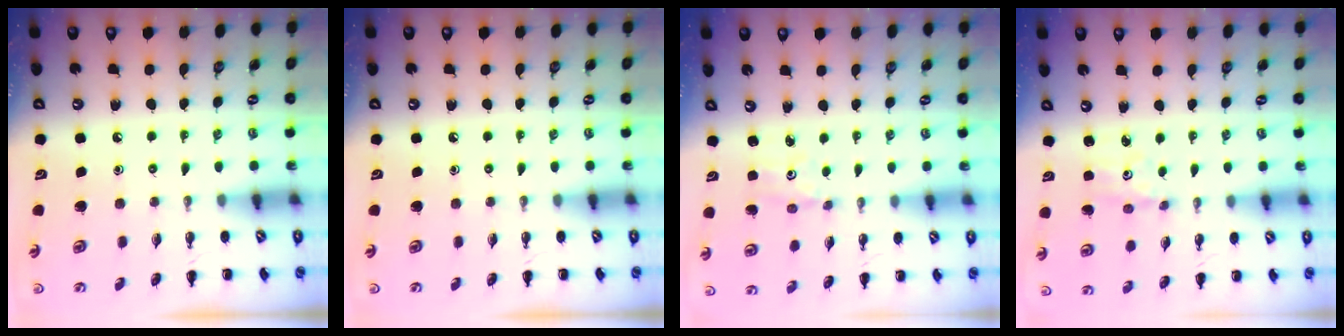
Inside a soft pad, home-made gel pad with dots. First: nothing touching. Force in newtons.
{"total": 0.0}
{"total": 1.5, "press": 1.4, "slide": 0.5}
{"total": 1.9, "press": 1.9, "slide": 0.5}